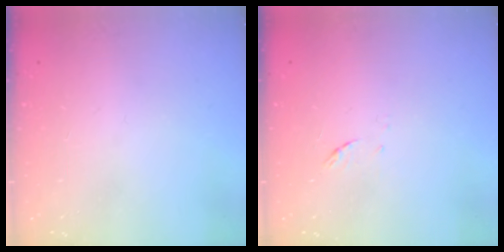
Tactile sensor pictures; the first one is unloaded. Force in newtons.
{"total": 4.8, "press": 4.6, "slide": 1.3}